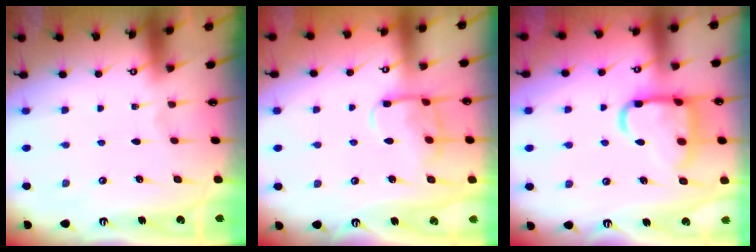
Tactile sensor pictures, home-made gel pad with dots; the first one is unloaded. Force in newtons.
{"total": 10.0, "press": 10.0, "slide": 0.9}
{"total": 15.0, "press": 14.9, "slide": 1.5}